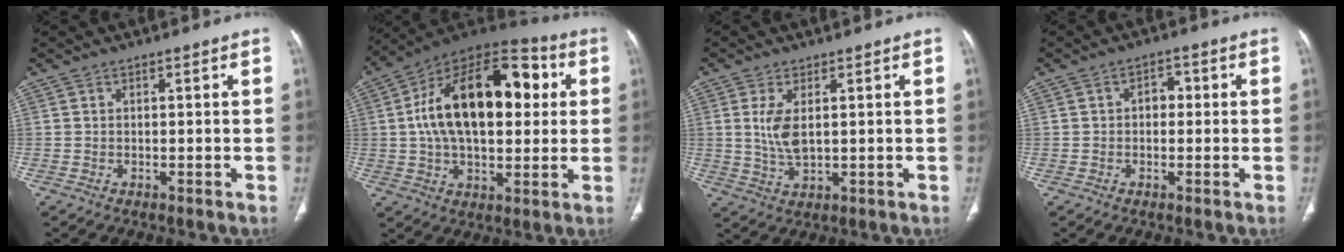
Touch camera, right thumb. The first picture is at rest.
{"total": 26.1, "force": [4.1, 14.5, 21.2], "torque": [-0.330, 0.025, 0.055]}
{"total": 5.6, "force": [1.1, 2.5, 4.9], "torque": [-0.104, -0.011, 0.031]}
{"total": 2.8, "force": [0.1, 2.1, 1.9], "torque": [-0.016, 0.011, -0.006]}